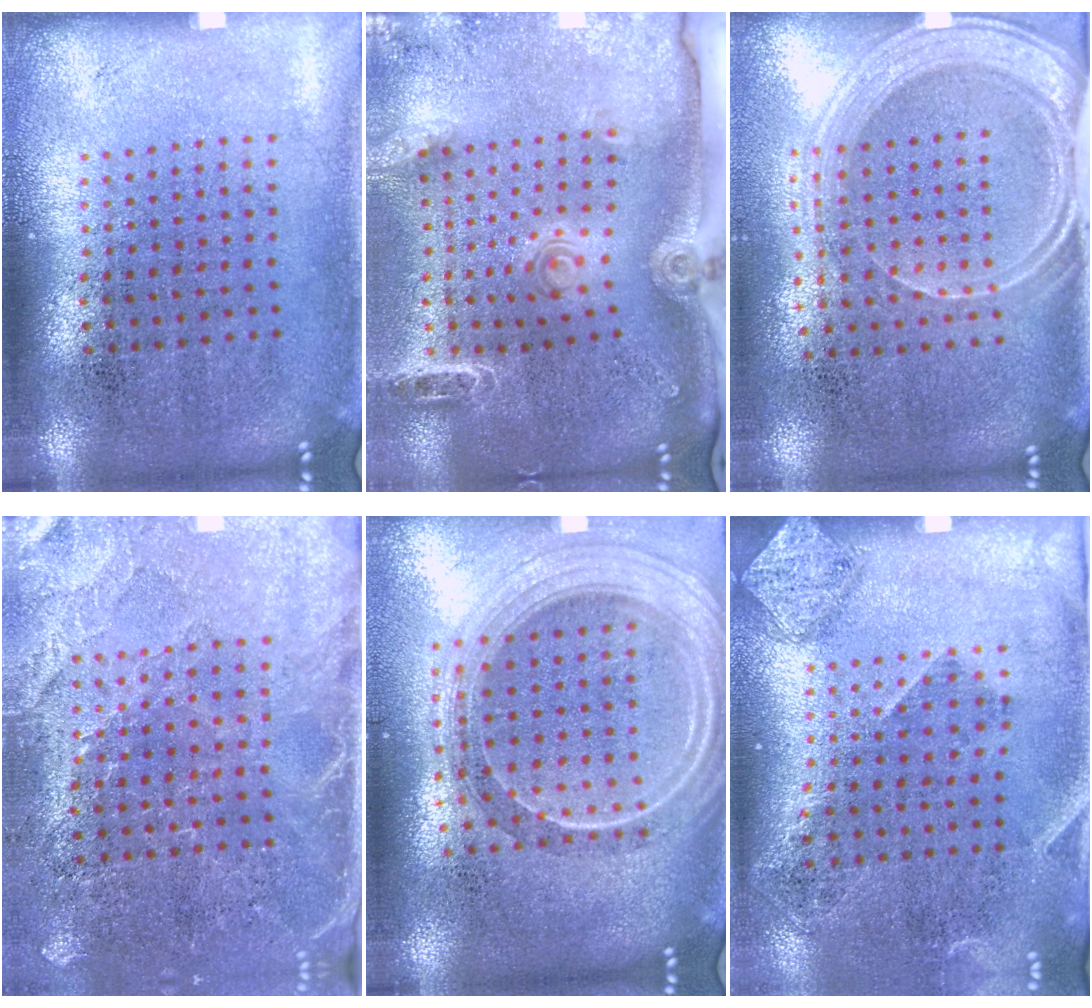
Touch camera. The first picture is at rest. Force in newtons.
{"total": 2.6, "press": 1.9, "slide": 1.7}
{"total": 1.9, "press": 1.7, "slide": 0.9}
{"total": 2.9, "press": 2.7, "slide": 1.1}
{"total": 2.4, "press": 2.1, "slide": 1.2}
{"total": 1.8, "press": 1.2, "slide": 1.3}